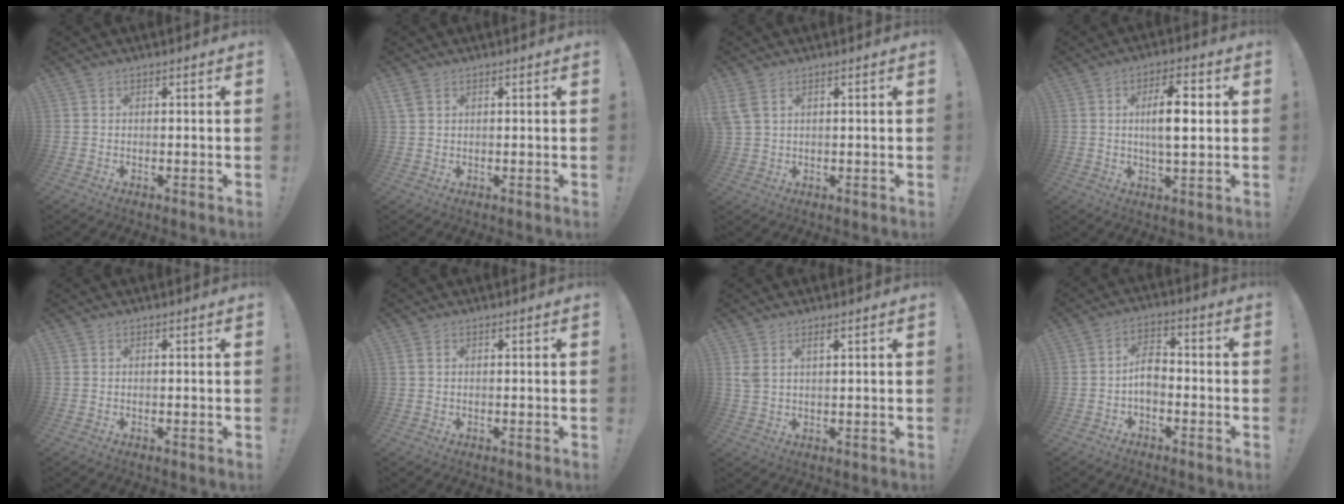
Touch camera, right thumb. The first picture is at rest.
{"total": 2.5, "force": [1.4, 1.4, 1.5], "torque": [-0.031, 0.002, 0.028]}
{"total": 4.2, "force": [2.2, 2.1, 2.8], "torque": [-0.068, -0.002, 0.043]}
{"total": 9.3, "force": [1.2, 3.1, 8.6], "torque": [-0.143, -0.001, 0.014]}
{"total": 0.0}
{"total": 1.0, "force": [0.4, 0.6, 0.7], "torque": [-0.013, 0.002, 0.007]}
{"total": 3.1, "force": [1.7, 1.0, 2.4], "torque": [-0.046, -0.004, 0.031]}
{"total": 5.8, "force": [-1.5, 3.6, 4.3], "torque": [-0.084, 0.004, -0.030]}